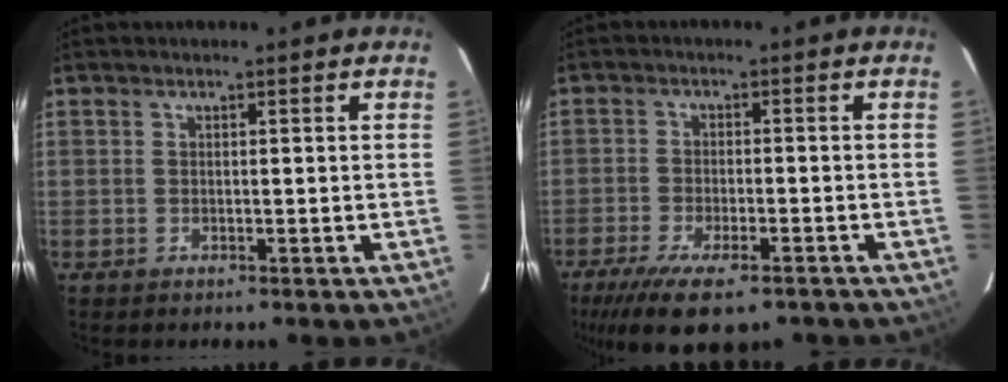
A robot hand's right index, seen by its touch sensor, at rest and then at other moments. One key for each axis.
{"total": 14.0, "fx": -10.1, "fy": 4.7, "fz": 8.6, "tx": -0.185, "ty": -0.042, "tz": -0.161}